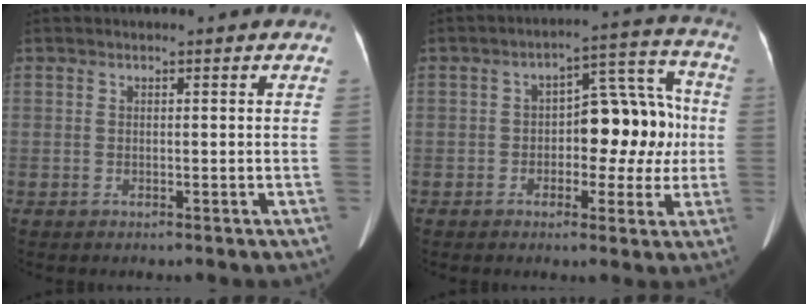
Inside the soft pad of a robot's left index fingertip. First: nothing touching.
{"total": 10.8, "force": [-0.7, 5.2, 9.4], "torque": [-0.125, 0.043, -0.005]}